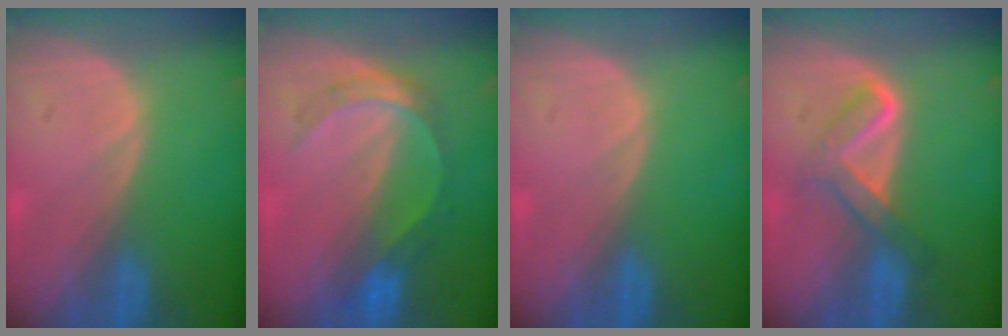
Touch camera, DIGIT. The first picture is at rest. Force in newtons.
{"total": 5.8, "press": 5.1, "slide": 2.7}
{"total": 0.0}
{"total": 5.1, "press": 5.1, "slide": 0.6}